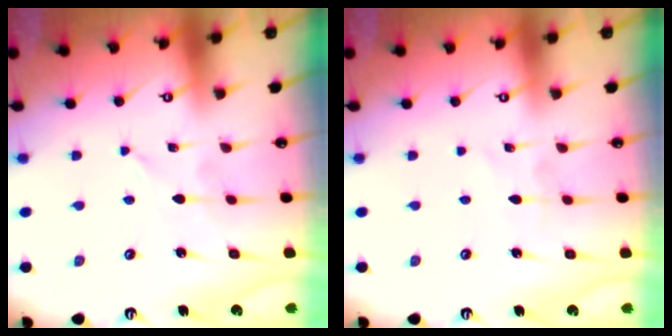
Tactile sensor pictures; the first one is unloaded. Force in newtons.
{"total": 1.5, "press": 1.5, "slide": 0.1}